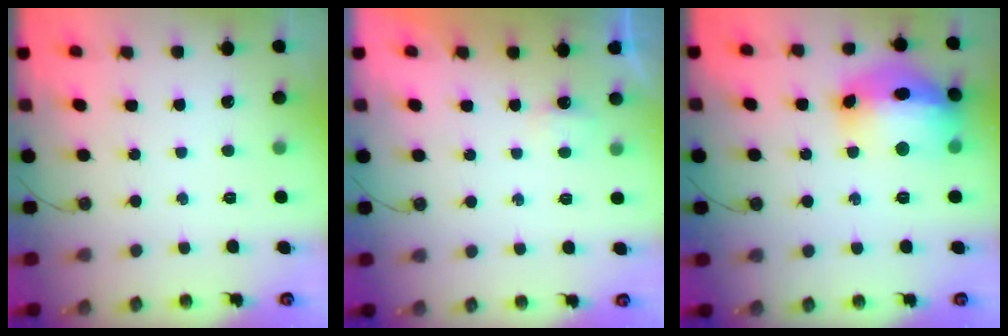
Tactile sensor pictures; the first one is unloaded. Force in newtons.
{"total": 2.6, "press": 2.6, "slide": 0.4}
{"total": 21.7, "press": 20.9, "slide": 5.6}